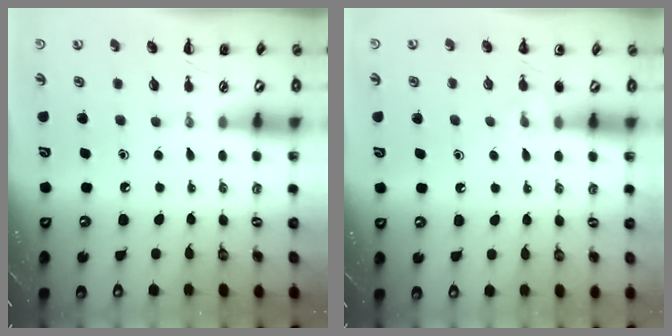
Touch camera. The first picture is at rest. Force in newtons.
{"total": 6.3, "press": 5.9, "slide": 2.3}